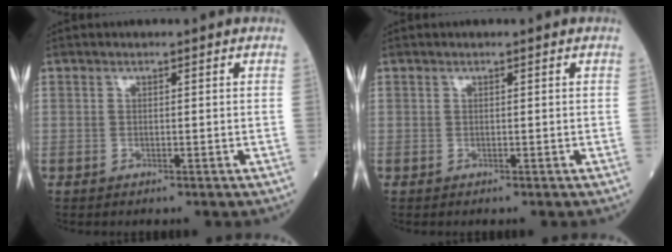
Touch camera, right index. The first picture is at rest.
{"total": 0.0}